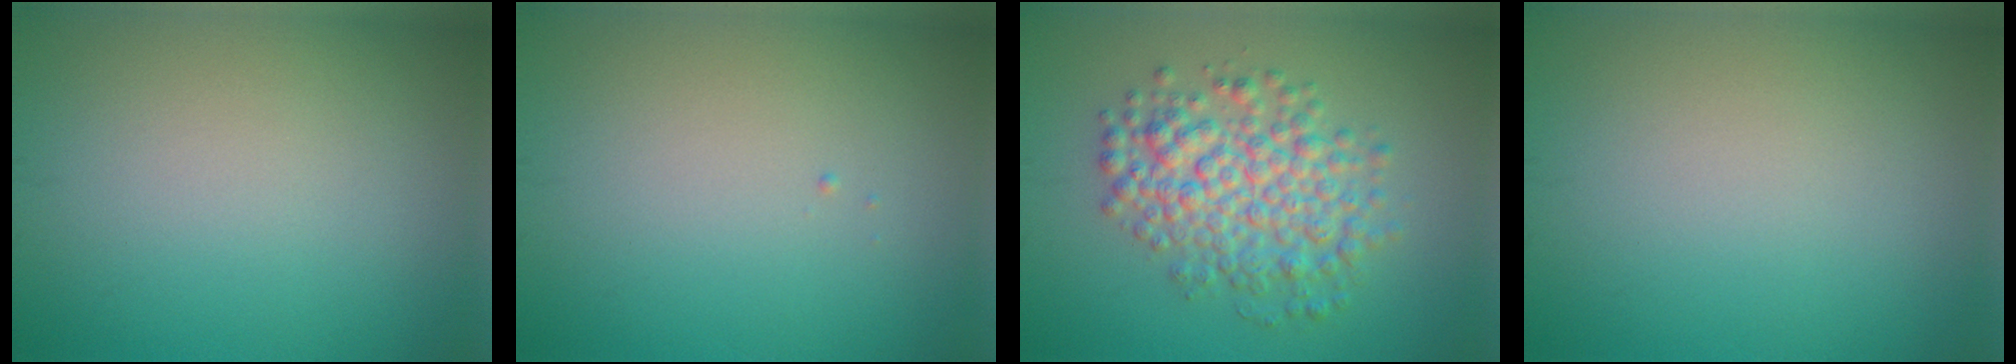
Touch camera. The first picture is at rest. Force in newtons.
{"total": 0.0}
{"total": 5.8, "press": 5.8, "slide": 0.1}
{"total": 0.0}